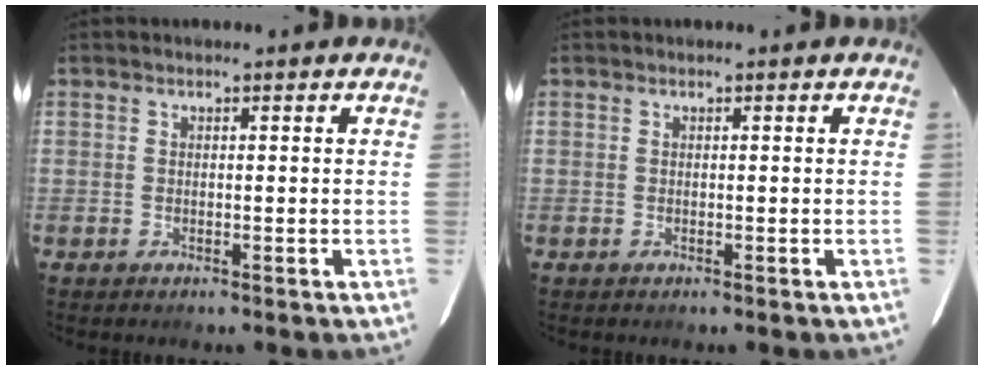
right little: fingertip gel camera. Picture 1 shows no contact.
{"total": 0.0}